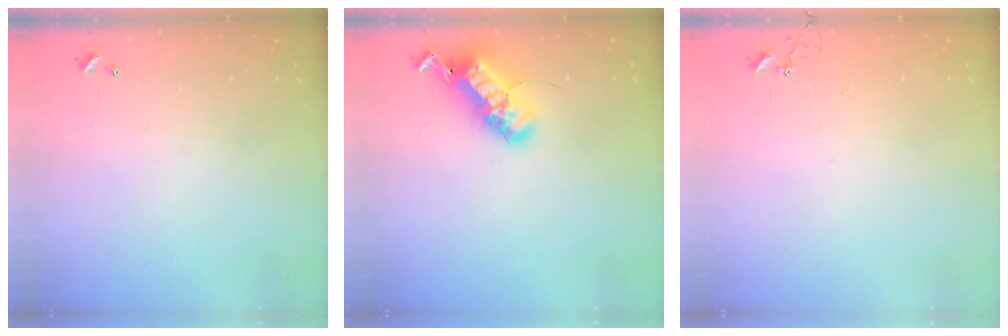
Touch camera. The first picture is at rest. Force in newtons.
{"total": 21.0, "press": 21.0, "slide": 0.4}
{"total": 3.9, "press": 3.9, "slide": 0.3}